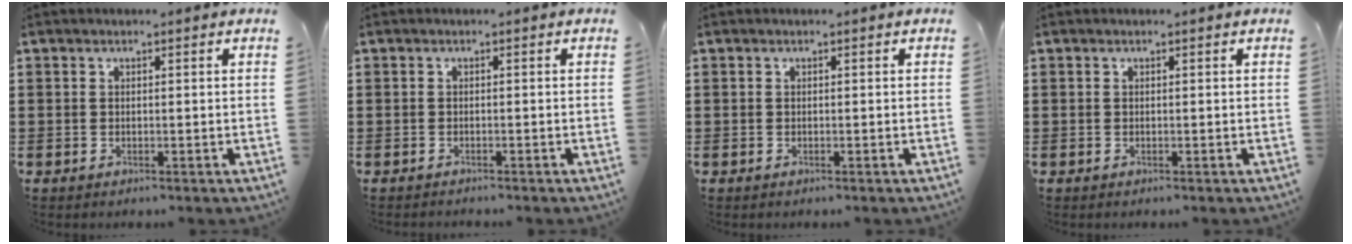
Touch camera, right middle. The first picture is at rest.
{"total": 0.6, "force": [-0.6, 0.1, -0.1], "torque": [0.002, 0.001, -0.013]}
{"total": 0.0}
{"total": 0.0}